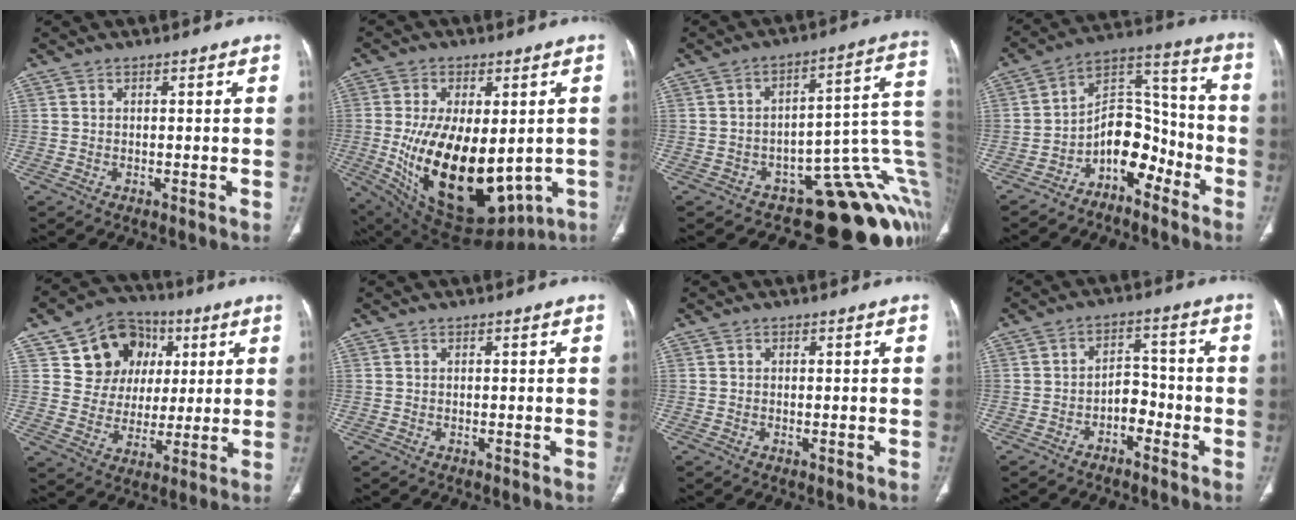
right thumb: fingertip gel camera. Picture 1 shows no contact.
{"total": 24.1, "force": [-3.1, 13.1, 20.0], "torque": [-0.342, -0.029, -0.009]}
{"total": 20.1, "force": [-6.3, 9.6, 16.5], "torque": [-0.093, 0.087, -0.071]}
{"total": 10.8, "force": [-6.1, 6.6, 5.9], "torque": [-0.055, 0.095, -0.112]}
{"total": 14.4, "force": [5.1, 12.3, 5.5], "torque": [-0.044, 0.004, 0.090]}
{"total": 0.0}
{"total": 0.0}
{"total": 5.0, "force": [-2.7, 3.3, 2.5], "torque": [-0.015, 0.034, -0.050]}